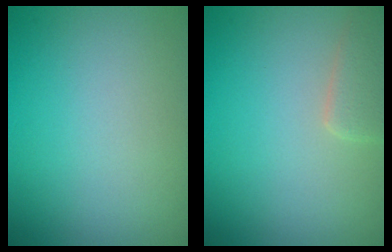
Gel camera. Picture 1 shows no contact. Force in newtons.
{"total": 2.4, "press": 2.4, "slide": 0.1}